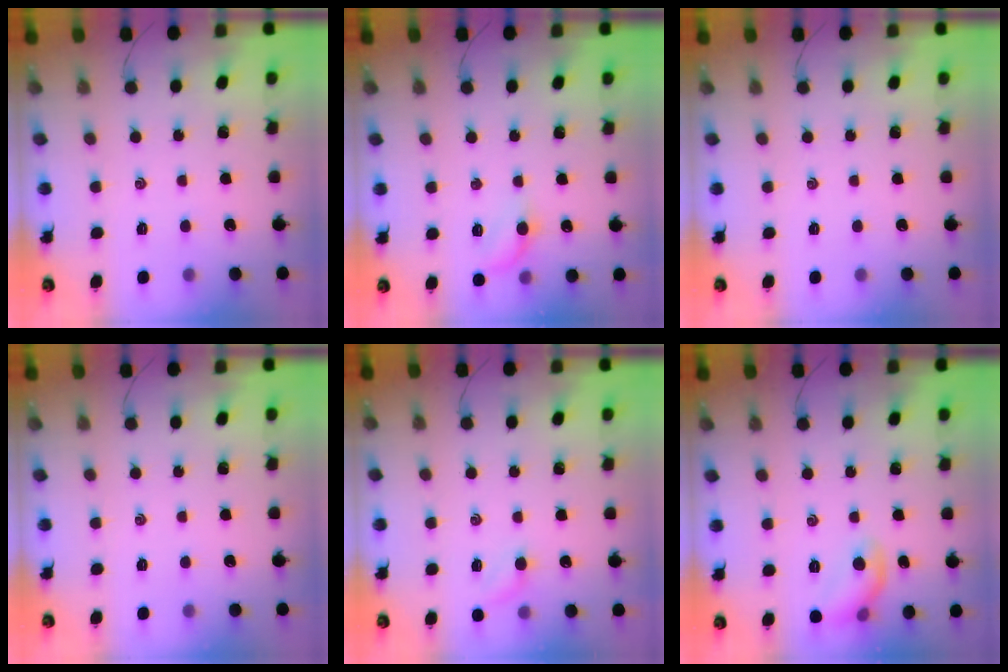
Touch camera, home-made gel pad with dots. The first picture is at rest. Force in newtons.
{"total": 6.2, "press": 6.1, "slide": 0.9}
{"total": 0.0}
{"total": 0.0}
{"total": 4.9, "press": 4.8, "slide": 1.1}
{"total": 8.4, "press": 8.2, "slide": 1.8}